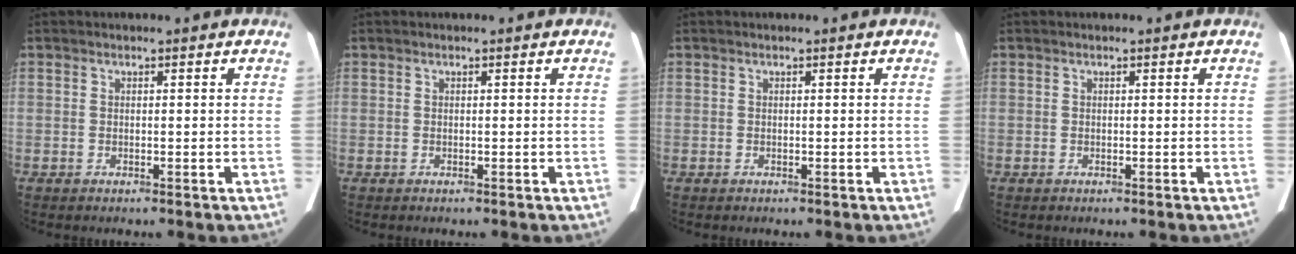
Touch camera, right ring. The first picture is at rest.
{"total": 0.0}
{"total": 0.0}
{"total": 0.0}